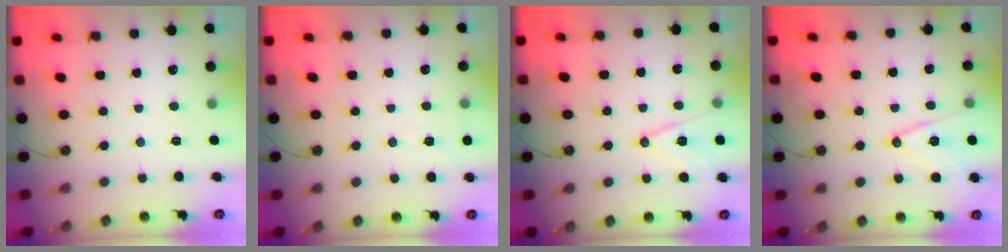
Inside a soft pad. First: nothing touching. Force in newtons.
{"total": 6.4, "press": 5.7, "slide": 2.9}
{"total": 10.8, "press": 10.3, "slide": 3.3}
{"total": 12.9, "press": 12.5, "slide": 3.1}